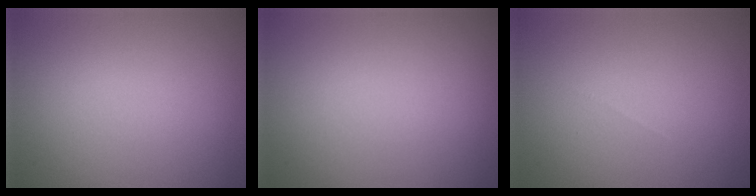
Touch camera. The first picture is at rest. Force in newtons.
{"total": 0.0}
{"total": 0.0}